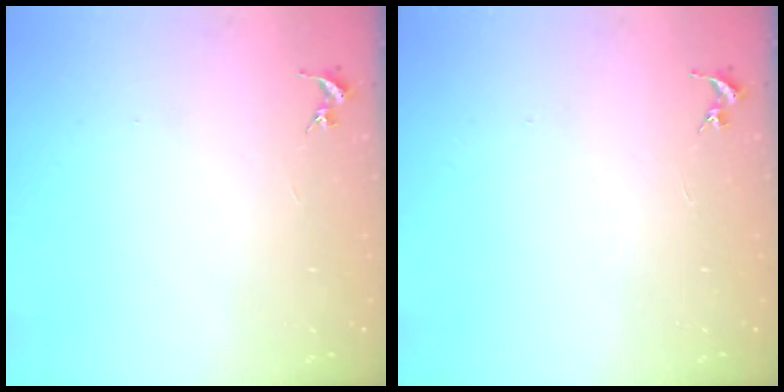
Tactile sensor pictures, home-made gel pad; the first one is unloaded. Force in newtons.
{"total": 0.0}